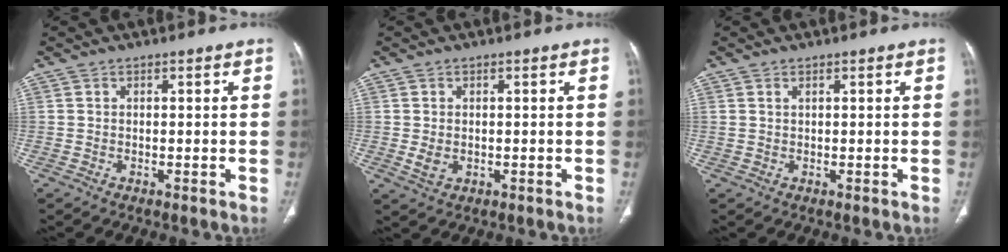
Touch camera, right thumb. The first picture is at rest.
{"total": 2.7, "force": [-0.2, 1.9, 1.9], "torque": [-0.037, -0.002, 0.002]}
{"total": 0.8, "force": [0.5, 0.3, 0.5], "torque": [-0.011, 0.003, 0.012]}